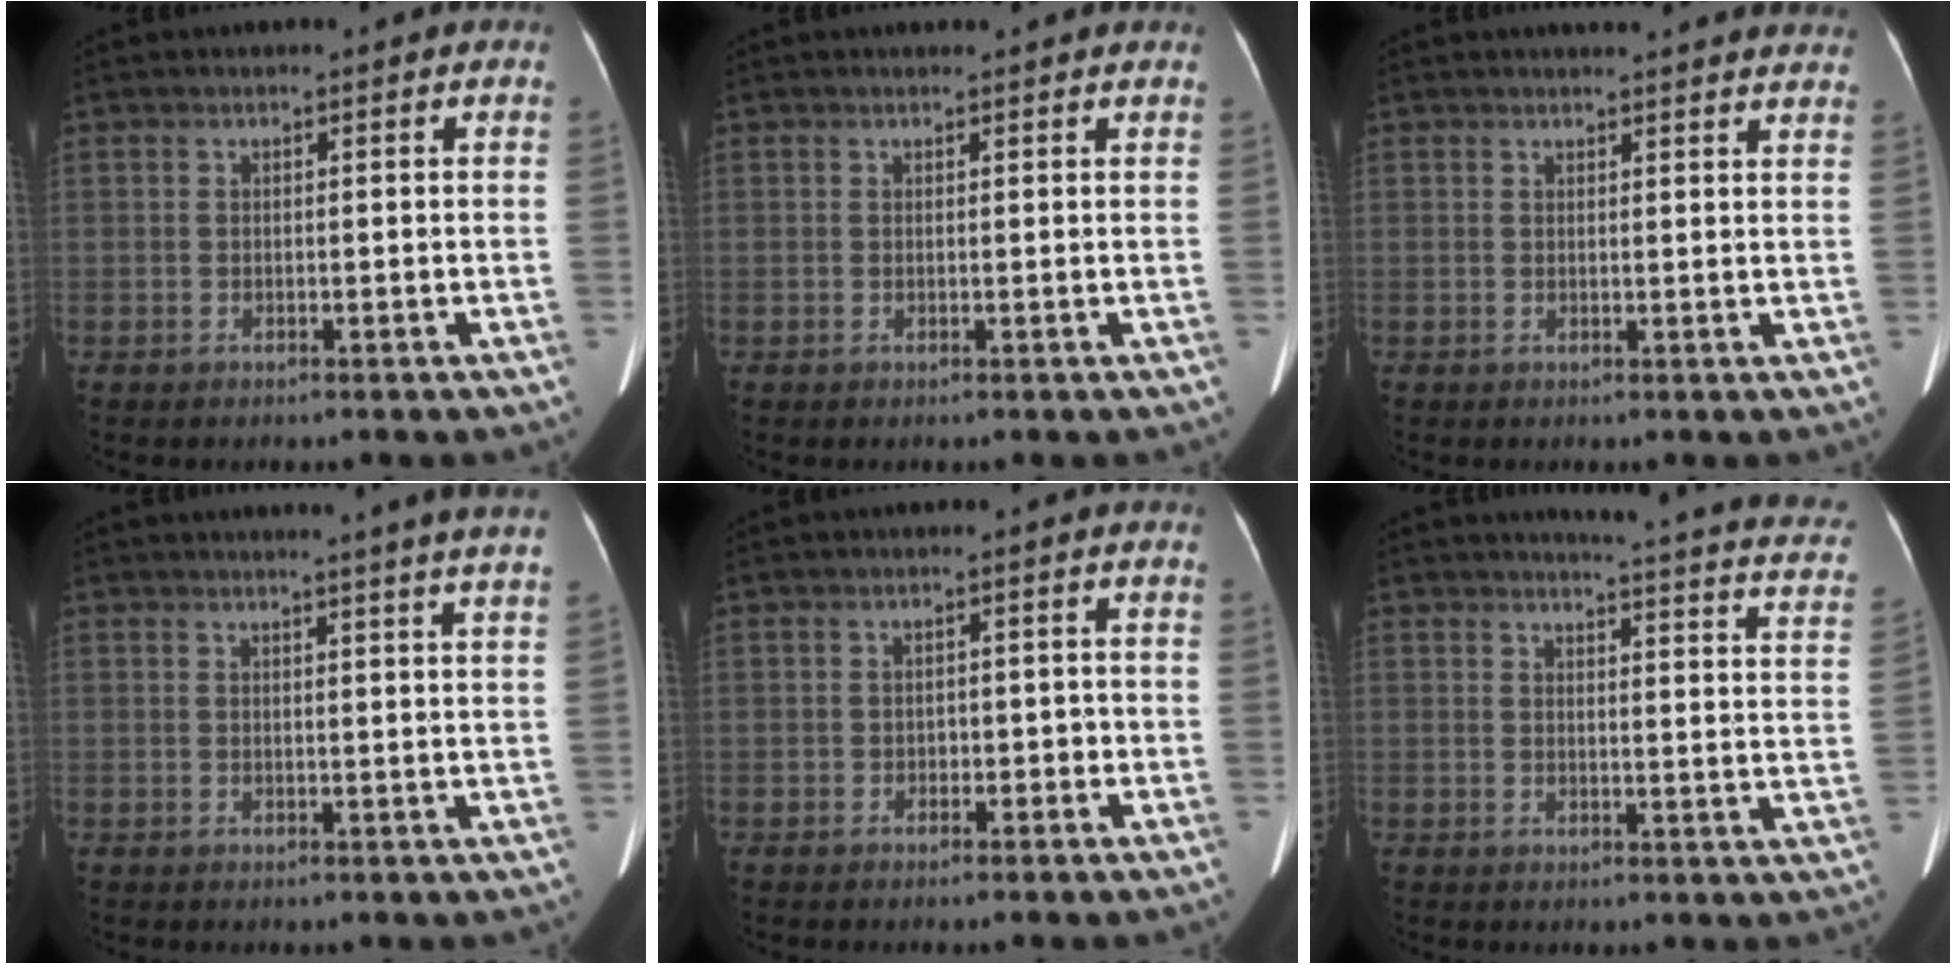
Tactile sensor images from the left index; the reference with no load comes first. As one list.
[{"total": 2.4, "force": [2.4, 0.2, 0.7], "torque": [-0.011, 0.012, 0.024]}, {"total": 13.5, "force": [12.8, 1.4, 4.1], "torque": [-0.037, -0.001, 0.136]}, {"total": 7.5, "force": [6.5, -1.5, 3.5], "torque": [-0.037, -0.013, 0.055]}, {"total": 1.4, "force": [-0.7, 1.0, 0.7], "torque": [-0.009, 0.005, -0.007]}, {"total": 19.3, "force": [17.8, 1.7, 7.1], "torque": [-0.076, -0.069, 0.179]}]